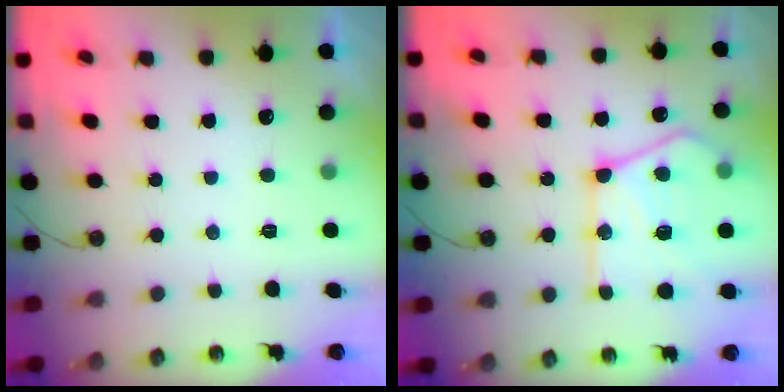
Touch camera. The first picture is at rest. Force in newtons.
{"total": 19.9, "press": 19.8, "slide": 2.2}